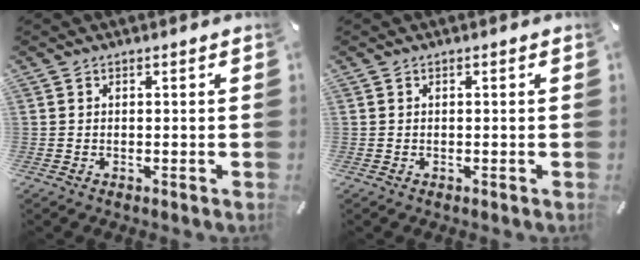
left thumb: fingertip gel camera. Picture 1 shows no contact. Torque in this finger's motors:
{"motor_torque": [0.01, 0.01, -0.06, 0.01, 0.00]}